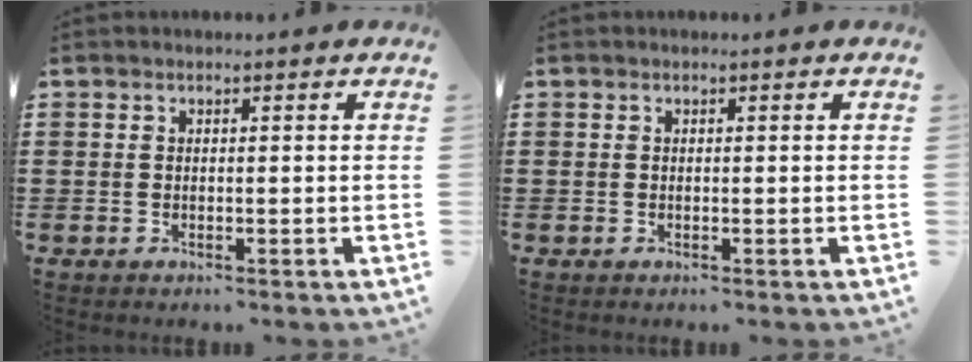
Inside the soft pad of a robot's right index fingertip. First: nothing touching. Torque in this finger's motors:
{"motor_torque": [-0.07, 0.07, 0.00, 0.00]}